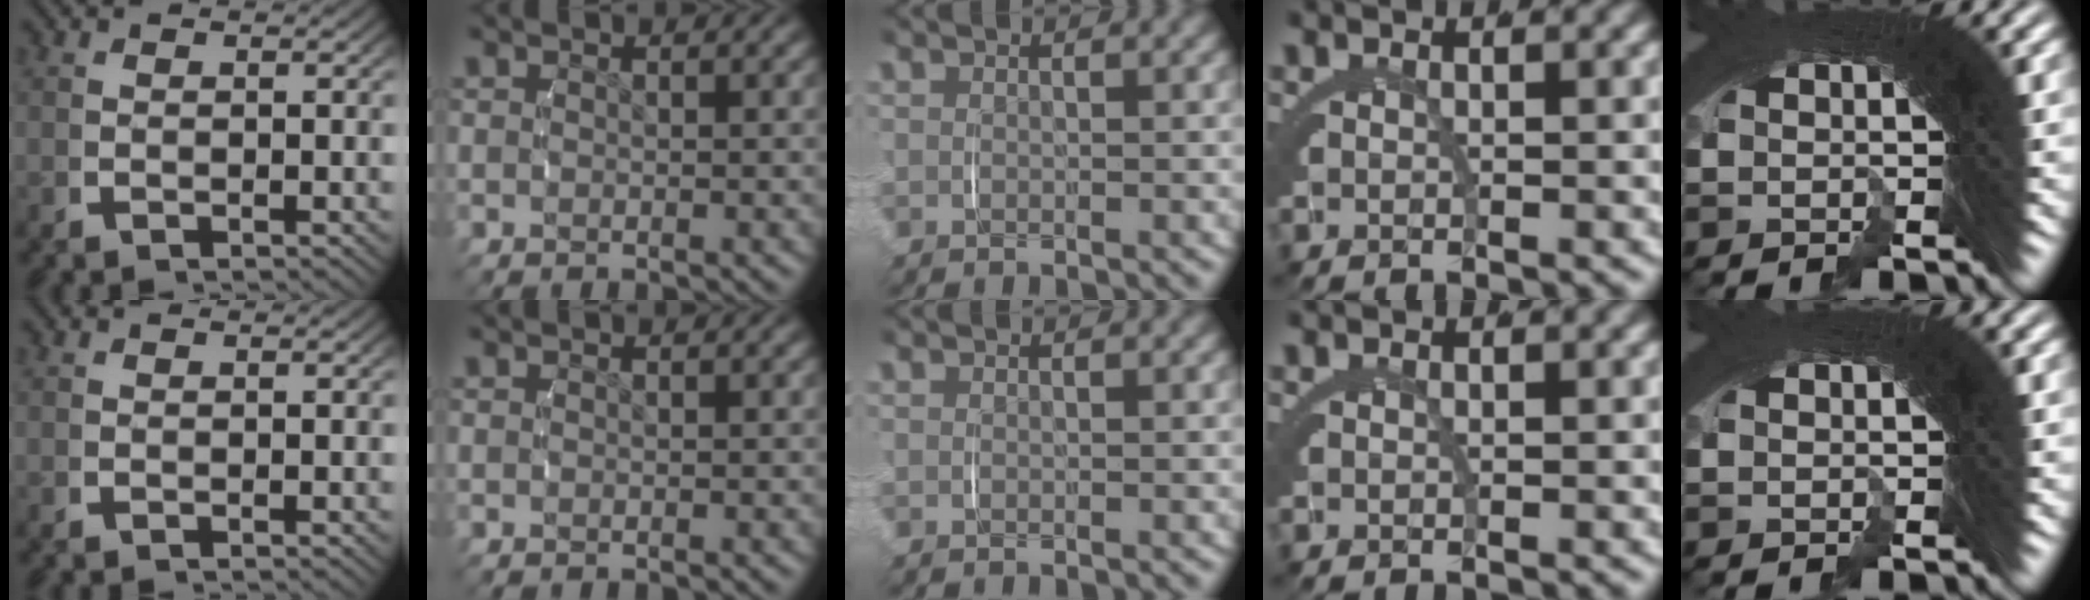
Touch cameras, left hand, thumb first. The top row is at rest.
{}